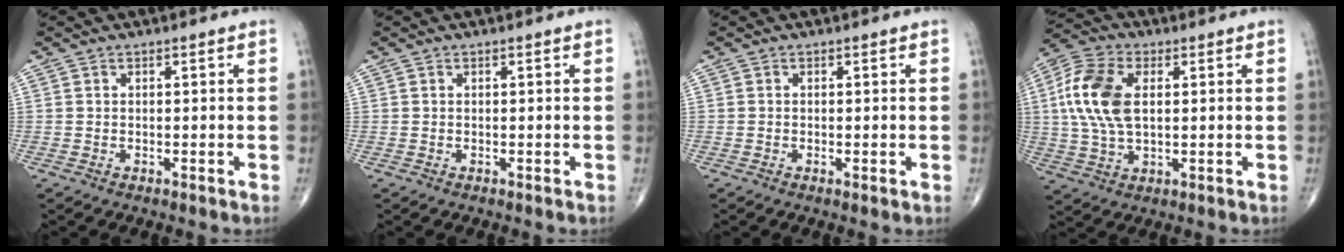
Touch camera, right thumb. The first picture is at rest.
{"total": 0.0}
{"total": 0.8, "force": [-0.1, 0.2, 0.8], "torque": [-0.018, -0.004, -0.005]}
{"total": 13.1, "force": [2.2, 7.4, 10.5], "torque": [-0.227, 0.007, 0.039]}